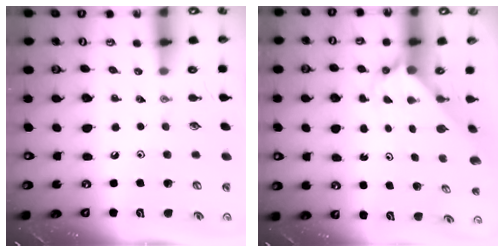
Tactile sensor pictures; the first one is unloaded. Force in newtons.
{"total": 3.5, "press": 3.4, "slide": 0.3}